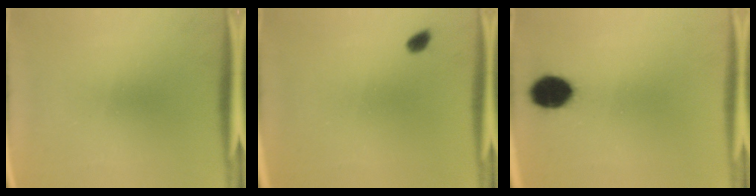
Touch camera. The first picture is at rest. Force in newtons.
{"total": 1.3}
{"total": 8.8}